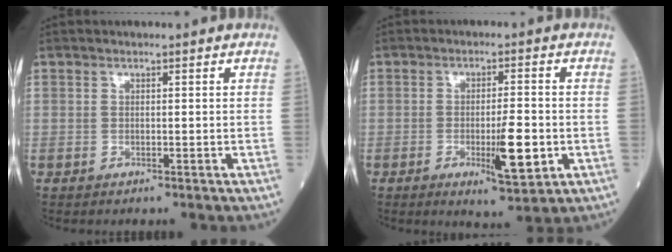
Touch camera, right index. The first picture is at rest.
{"total": 7.1, "force": [-1.8, 1.0, 6.7], "torque": [-0.103, -0.011, -0.025]}